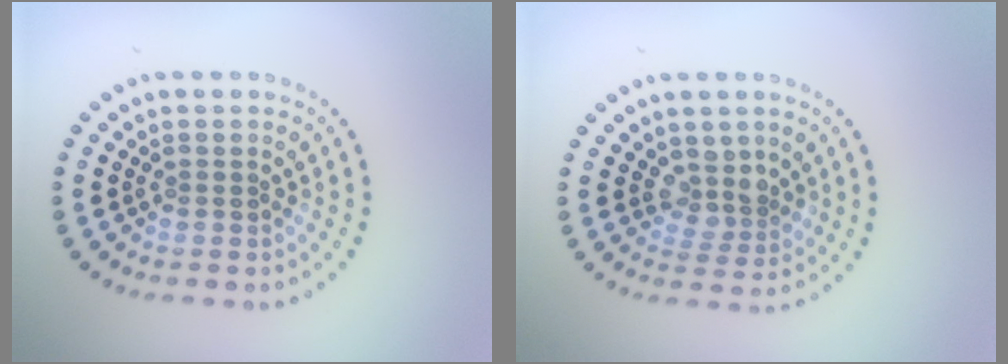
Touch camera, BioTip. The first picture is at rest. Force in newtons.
{"total": 2.5, "press": 1.9, "slide": 1.5}